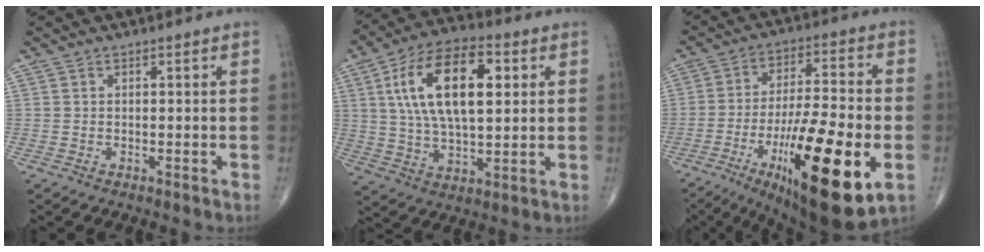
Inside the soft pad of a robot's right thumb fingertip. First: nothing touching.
{"total": 18.4, "force": [4.6, 8.7, 15.5], "torque": [-0.267, 0.008, 0.076]}
{"total": 25.1, "force": [-8.3, 6.7, 22.7], "torque": [-0.351, -0.001, -0.122]}